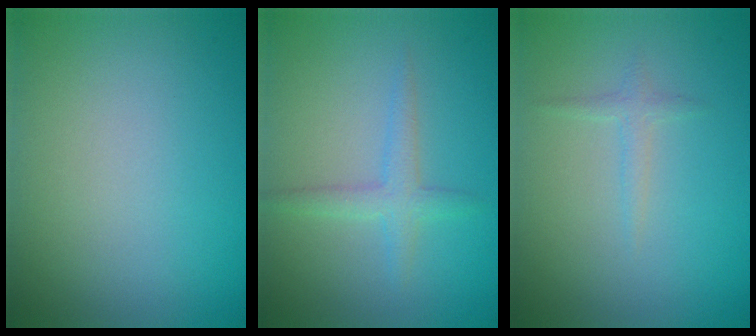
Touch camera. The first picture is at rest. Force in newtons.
{"total": 2.0, "press": 2.0, "slide": 0.1}
{"total": 1.0, "press": 1.0, "slide": 0.1}